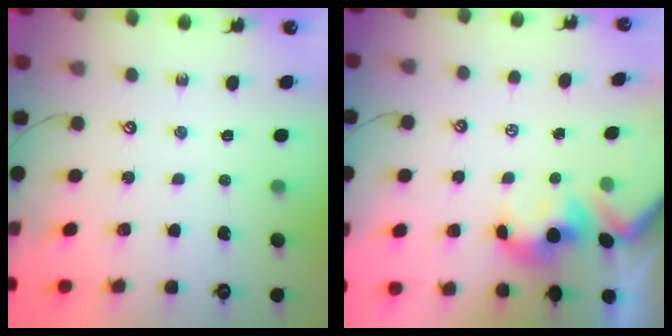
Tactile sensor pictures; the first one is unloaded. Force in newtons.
{"total": 0.5, "press": 0.4, "slide": 0.4}